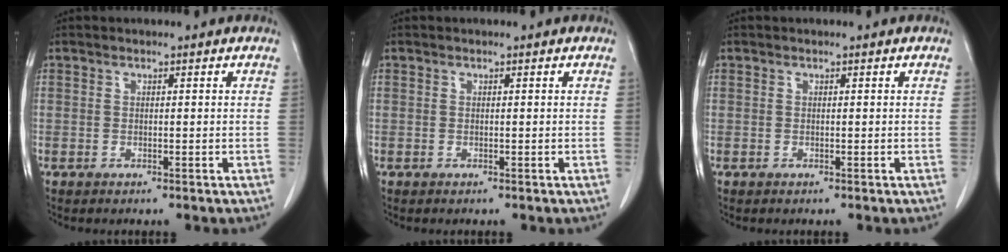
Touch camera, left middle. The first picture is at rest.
{"total": 0.0}
{"total": 0.0}